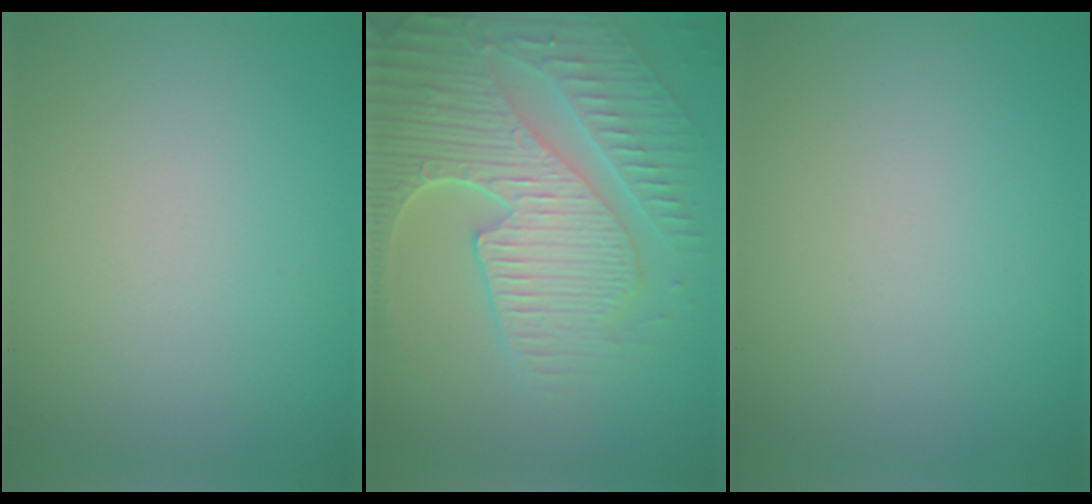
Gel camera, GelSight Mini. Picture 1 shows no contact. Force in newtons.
{"total": 8.9, "press": 6.4, "slide": 6.1}
{"total": 0.0}